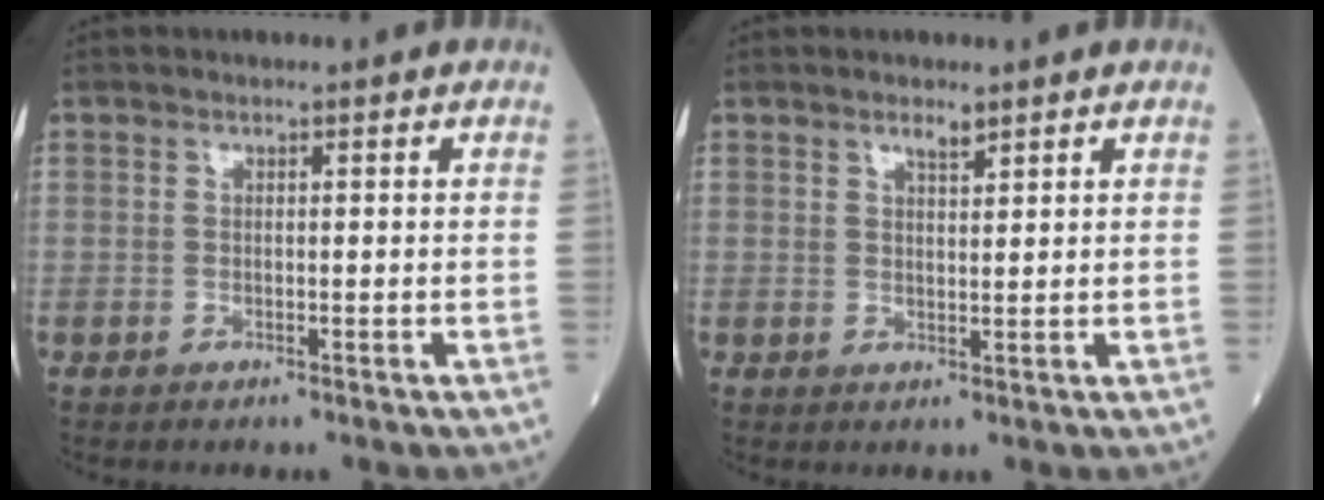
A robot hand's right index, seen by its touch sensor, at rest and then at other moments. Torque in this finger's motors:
{"motor_torque": [0.00, 0.01, 0.00, 0.00]}